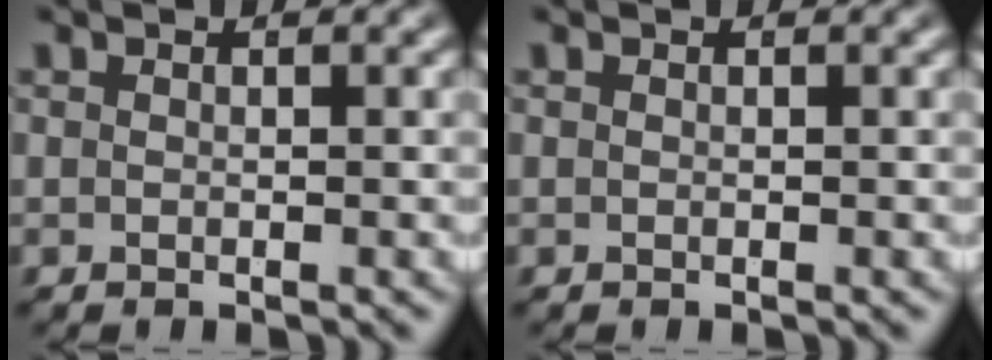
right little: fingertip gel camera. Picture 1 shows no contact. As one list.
[{"total": 0.0}]